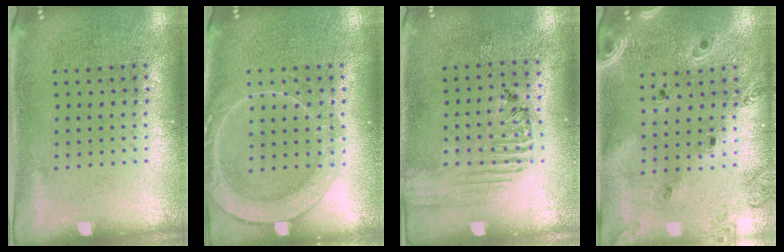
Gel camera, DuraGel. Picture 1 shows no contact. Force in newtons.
{"total": 3.0, "press": 2.9, "slide": 0.5}
{"total": 1.6, "press": 1.6, "slide": 0.3}
{"total": 1.3, "press": 1.3, "slide": 0.1}